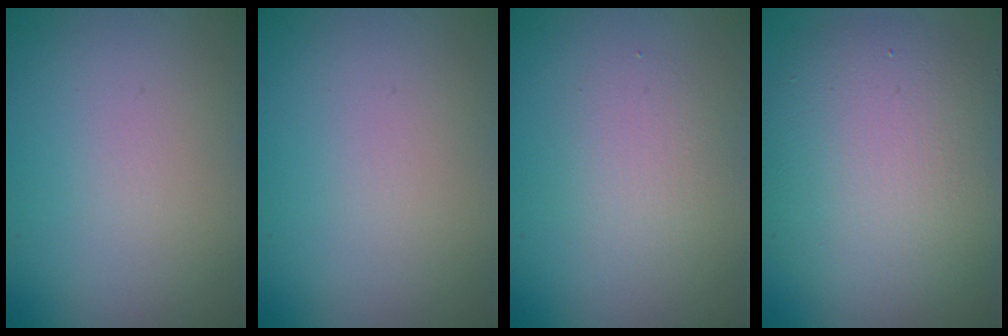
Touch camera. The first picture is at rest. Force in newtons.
{"total": 1.6, "press": 1.6, "slide": 0.0}
{"total": 2.0, "press": 2.0, "slide": 0.2}
{"total": 8.4, "press": 8.4, "slide": 0.4}